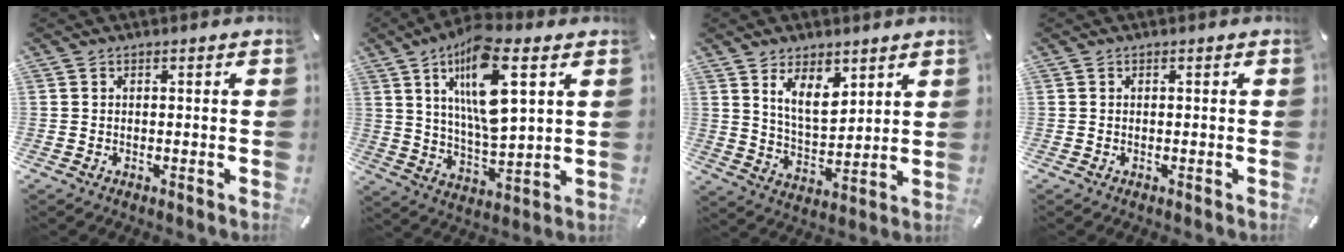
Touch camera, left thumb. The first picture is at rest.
{"total": 15.8, "force": [7.2, 5.6, 12.9], "torque": [-0.254, -0.021, 0.117]}
{"total": 9.0, "force": [5.6, 4.7, 5.2], "torque": [-0.097, -0.026, 0.102]}
{"total": 0.0}